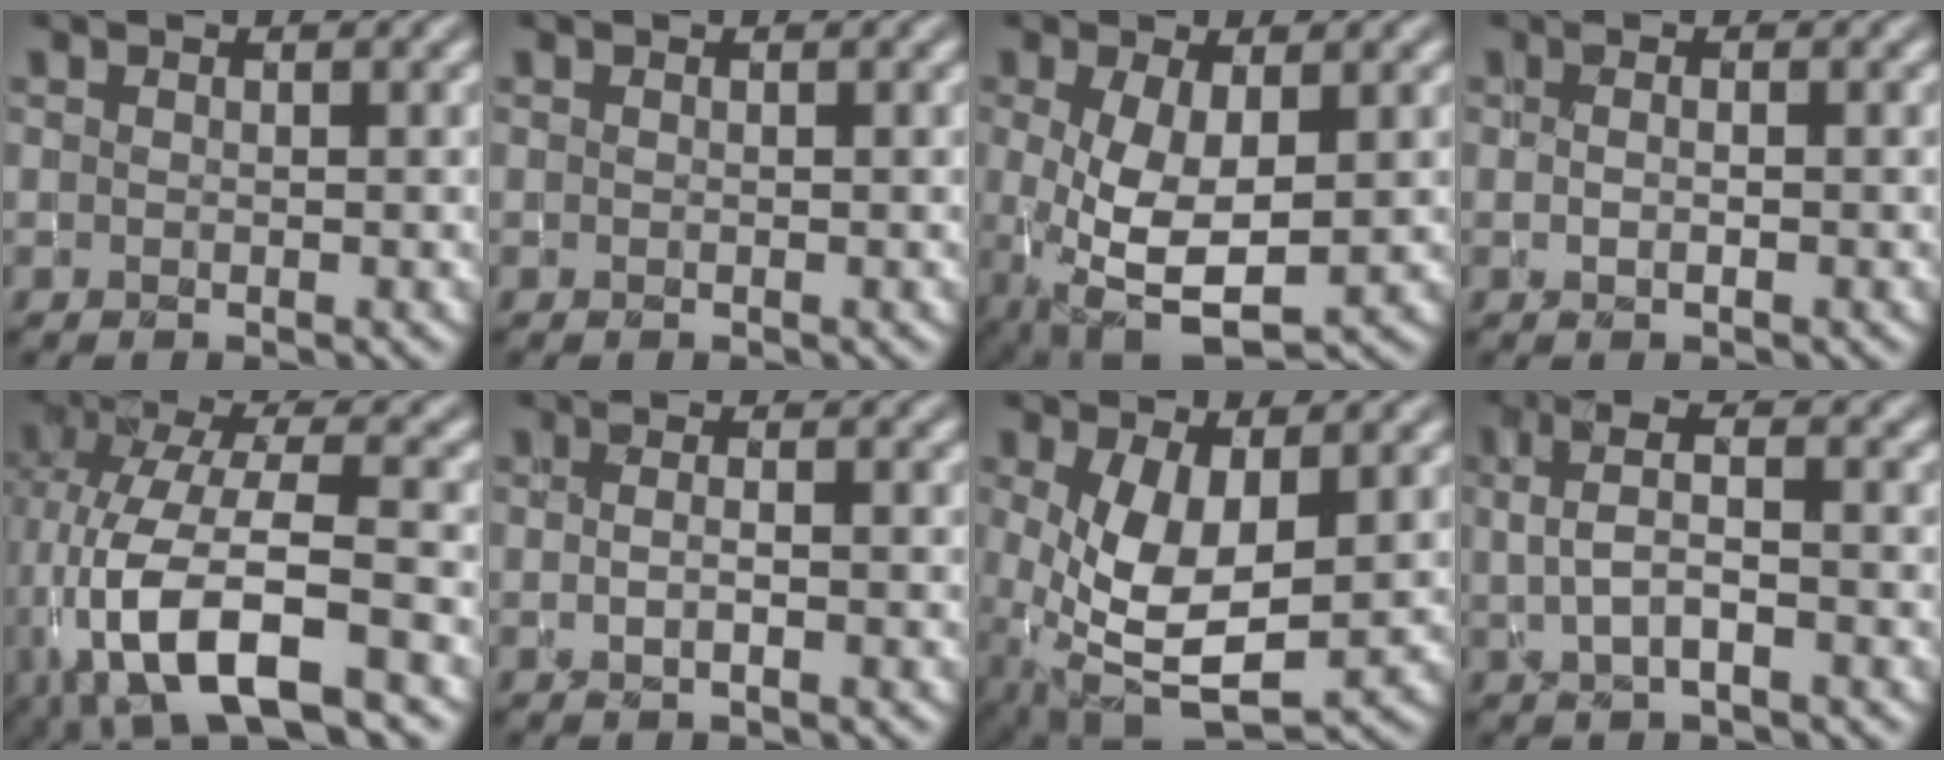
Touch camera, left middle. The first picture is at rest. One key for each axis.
{"total": 0.0}
{"total": 6.4, "fx": -0.4, "fy": 2.8, "fz": 5.8, "tx": -0.129, "ty": -0.009, "tz": 0.001}
{"total": 0.9, "fx": 0.2, "fy": 0.4, "fz": 0.8, "tx": -0.008, "ty": -0.004, "tz": 0.004}
{"total": 11.0, "fx": -3.7, "fy": 4.2, "fz": 9.5, "tx": -0.181, "ty": 0.001, "tz": -0.070}
{"total": 1.9, "fx": 0.2, "fy": 0.8, "fz": 1.7, "tx": -0.008, "ty": 0.001, "tz": -0.006}
{"total": 7.5, "fx": -0.3, "fy": 3.5, "fz": 6.6, "tx": -0.145, "ty": -0.008, "tz": 0.000}
{"total": 3.3, "fx": 0.4, "fy": 1.0, "fz": 3.1, "tx": -0.062, "ty": 0.016, "tz": 0.006}